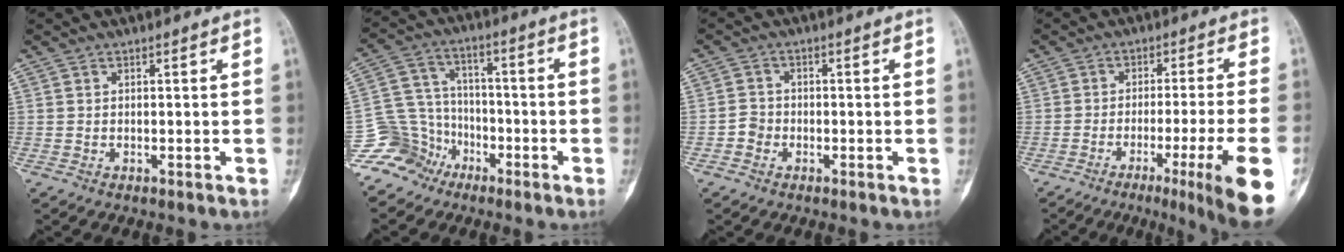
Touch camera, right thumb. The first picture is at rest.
{"total": 10.1, "force": [-6.7, 7.5, 1.1], "torque": [0.010, 0.060, -0.136]}
{"total": 2.6, "force": [-1.1, 2.2, 0.7], "torque": [-0.004, 0.012, -0.027]}
{"total": 14.1, "force": [-6.3, -0.2, 12.6], "torque": [-0.155, 0.001, -0.090]}